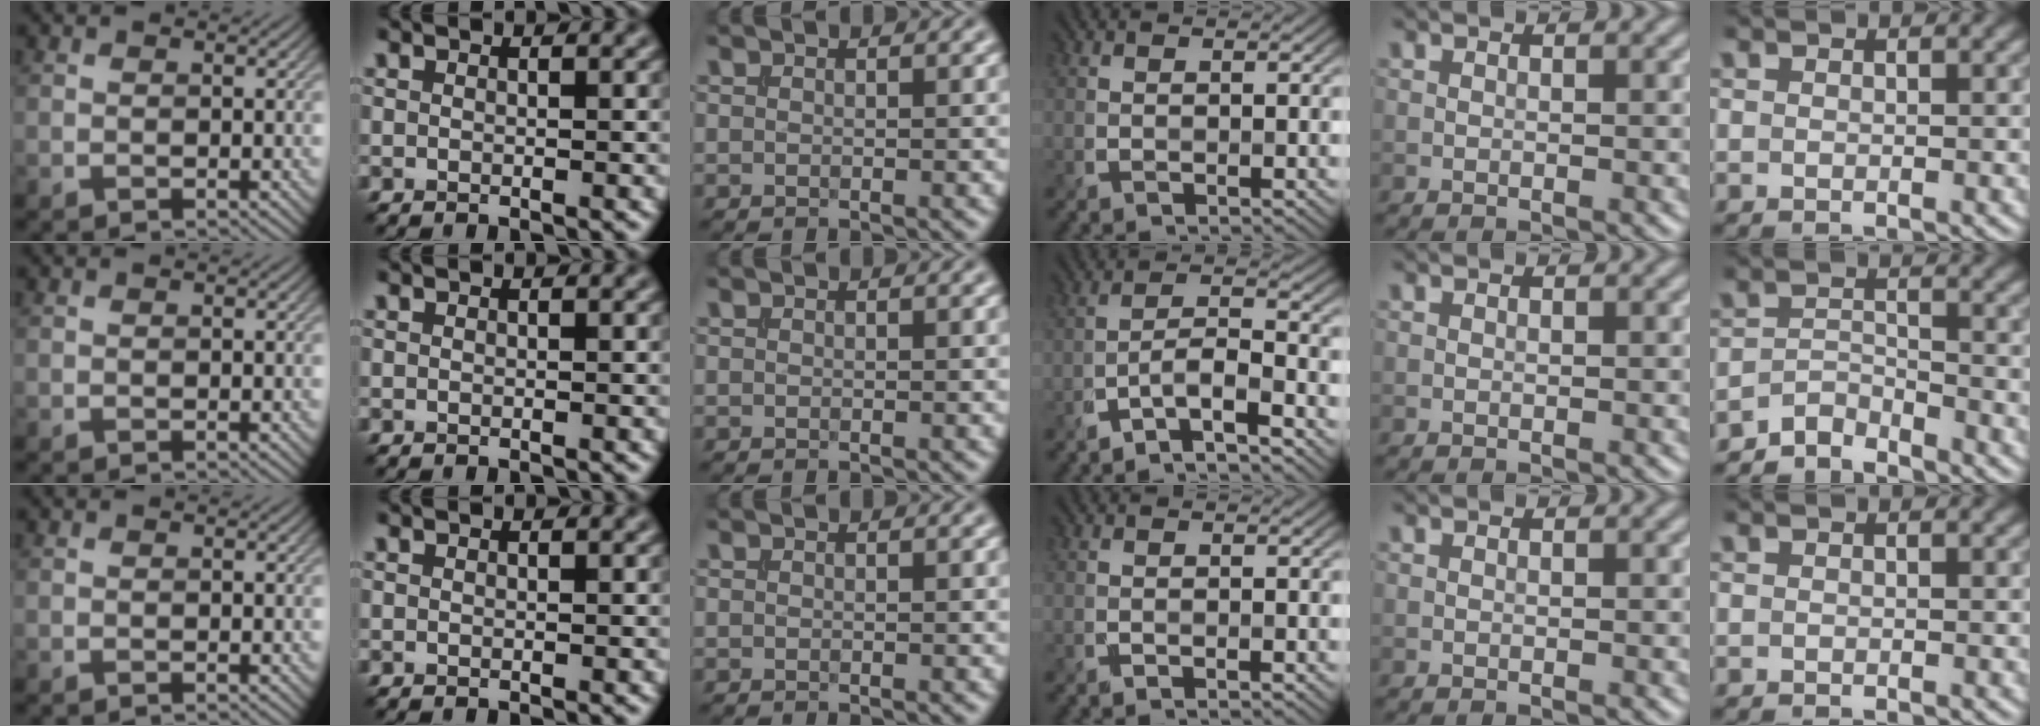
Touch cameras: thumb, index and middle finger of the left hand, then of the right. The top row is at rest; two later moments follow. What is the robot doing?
{"motion": "insert", "object": "file holder"}